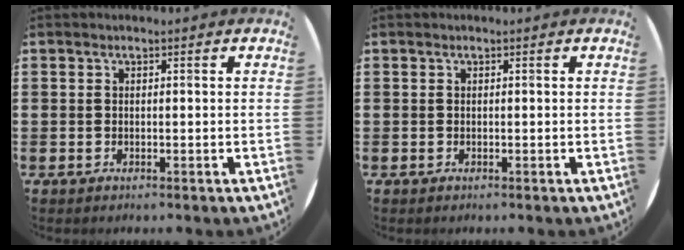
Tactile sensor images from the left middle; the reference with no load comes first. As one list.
[{"total": 0.0}]